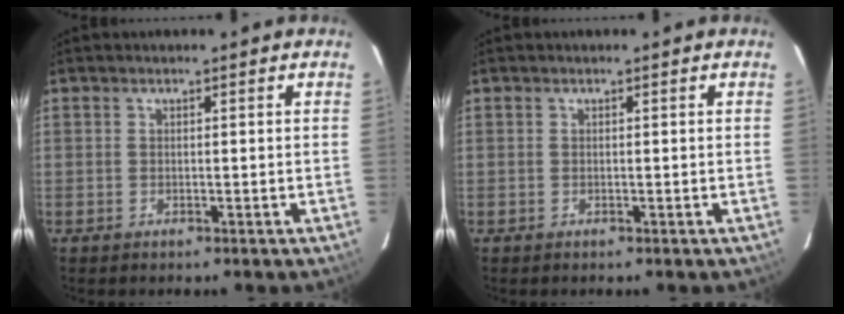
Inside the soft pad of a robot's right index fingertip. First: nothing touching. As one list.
[{"total": 0.0}]